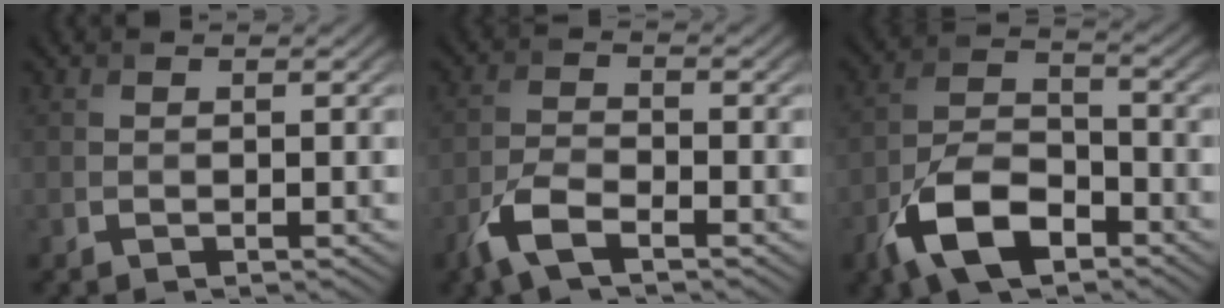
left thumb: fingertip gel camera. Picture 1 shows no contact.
{"total": 5.0, "force": [-3.3, 1.7, 3.3], "torque": [-0.081, -0.007, -0.078]}
{"total": 9.9, "force": [-5.7, 4.9, 6.4], "torque": [-0.132, -0.004, -0.123]}